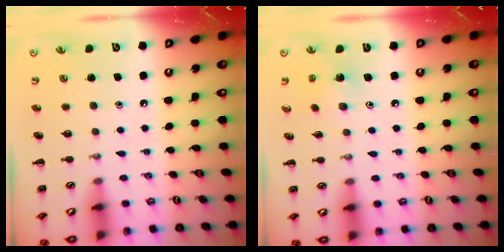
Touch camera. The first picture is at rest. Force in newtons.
{"total": 2.9, "press": 2.7, "slide": 0.9}